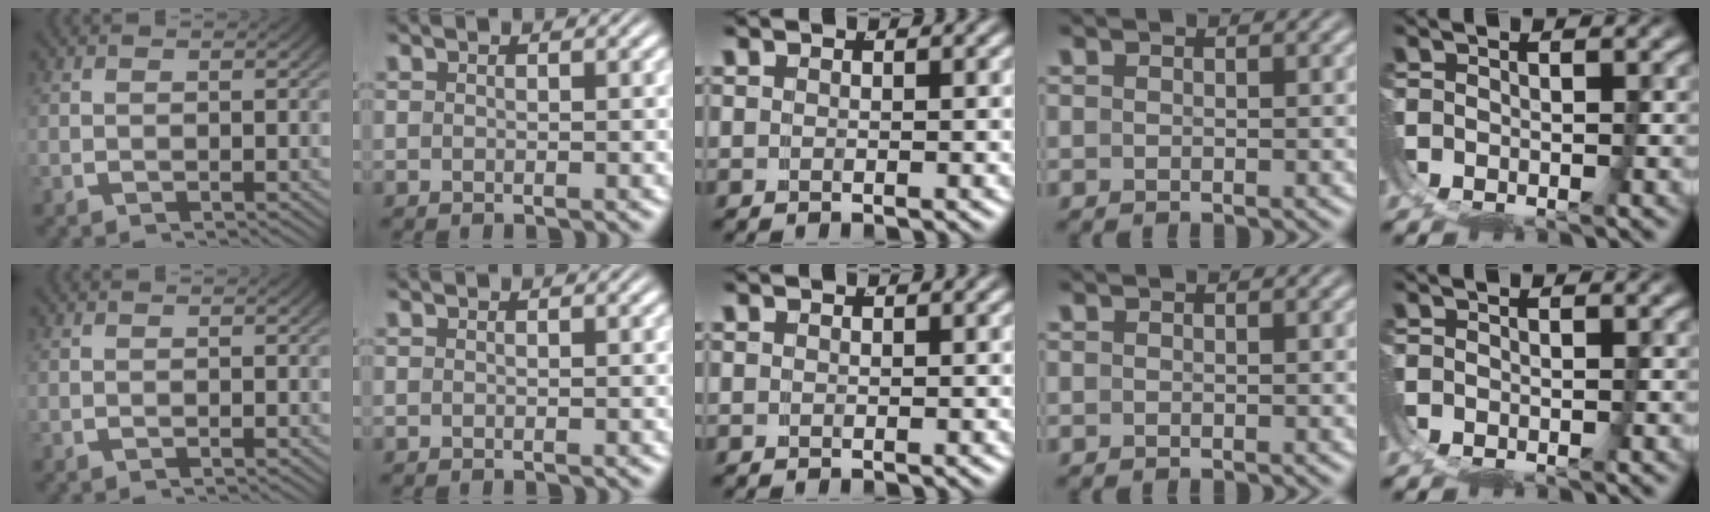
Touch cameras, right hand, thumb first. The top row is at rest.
{}